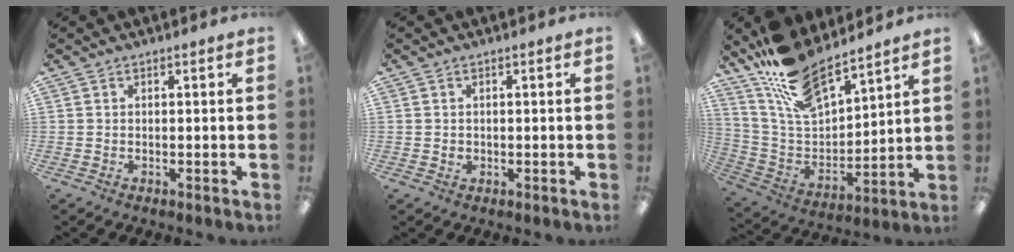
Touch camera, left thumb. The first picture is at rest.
{"total": 1.0, "force": [0.1, 0.9, 0.4], "torque": [-0.008, 0.005, 0.000]}
{"total": 16.2, "force": [13.6, 5.4, 7.0], "torque": [-0.162, -0.083, 0.249]}